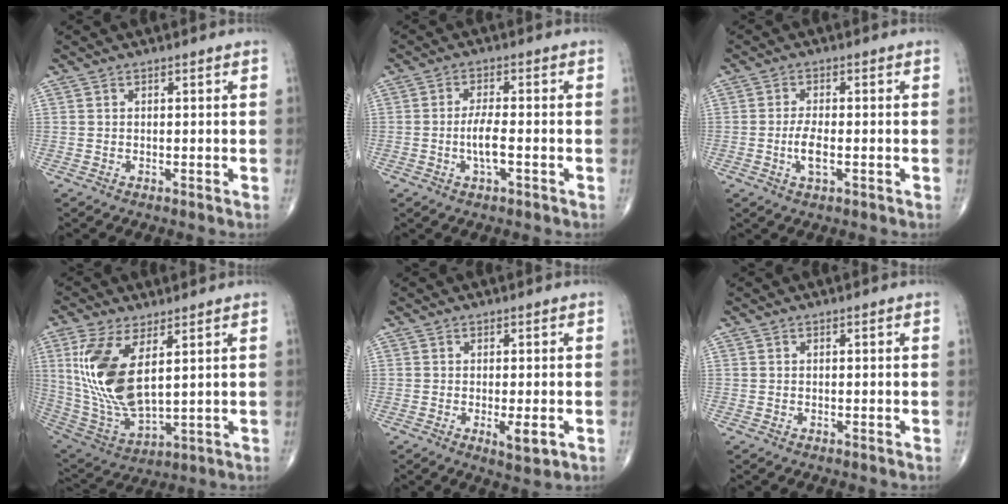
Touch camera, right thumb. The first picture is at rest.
{"total": 4.5, "force": [-1.3, 1.2, 4.1], "torque": [-0.083, 0.008, -0.024]}
{"total": 4.0, "force": [-1.0, 1.5, 3.6], "torque": [-0.072, 0.001, -0.020]}
{"total": 16.2, "force": [4.6, 7.2, 13.8], "torque": [-0.284, -0.025, 0.106]}
{"total": 3.8, "force": [-1.1, 1.1, 3.5], "torque": [-0.051, -0.010, -0.013]}
{"total": 0.0}